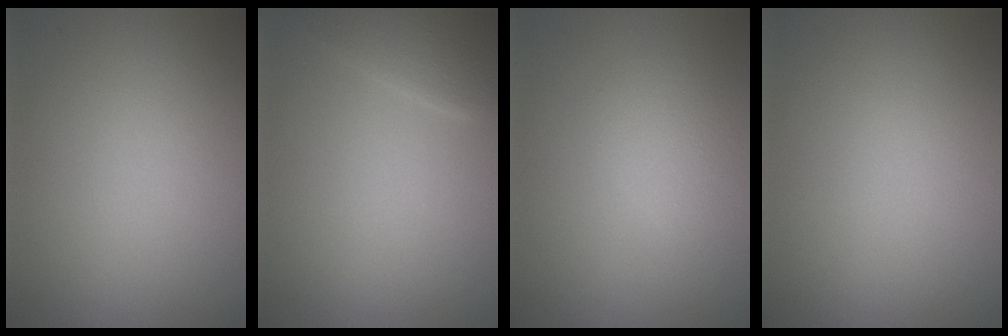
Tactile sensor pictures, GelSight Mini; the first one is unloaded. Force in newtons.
{"total": 3.0, "press": 2.9, "slide": 0.2}
{"total": 1.8, "press": 1.8, "slide": 0.1}
{"total": 0.0}